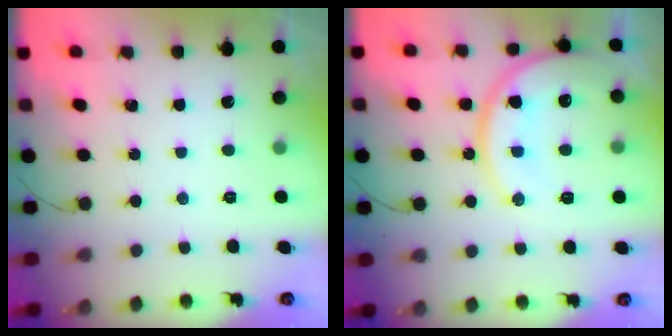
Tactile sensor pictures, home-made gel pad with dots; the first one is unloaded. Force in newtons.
{"total": 15.9, "press": 15.9, "slide": 1.2}